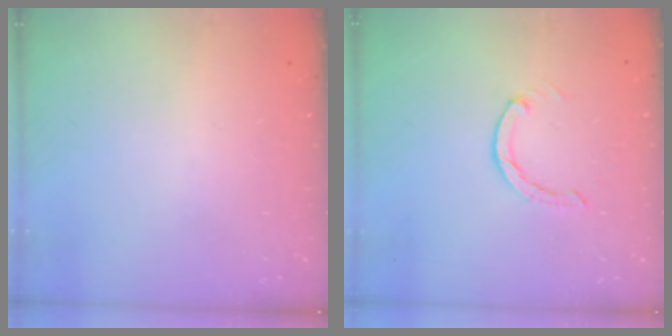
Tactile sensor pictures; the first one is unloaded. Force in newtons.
{"total": 1.0, "press": 0.9, "slide": 0.3}